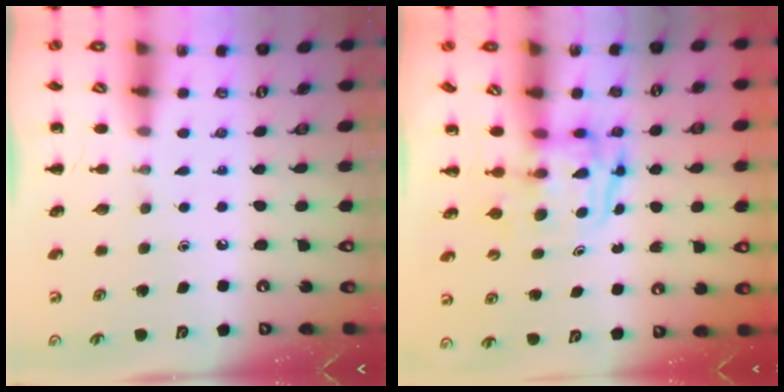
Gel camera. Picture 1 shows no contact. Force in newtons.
{"total": 3.7, "press": 3.7, "slide": 0.4}